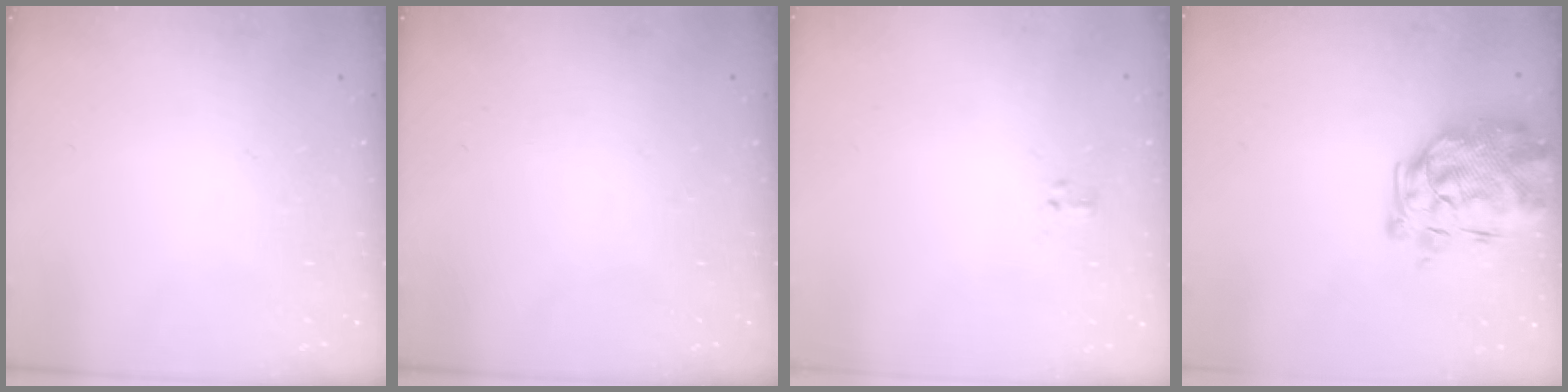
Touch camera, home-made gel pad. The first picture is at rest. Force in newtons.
{"total": 0.0}
{"total": 1.2, "press": 1.1, "slide": 0.6}
{"total": 10.9, "press": 10.3, "slide": 3.6}